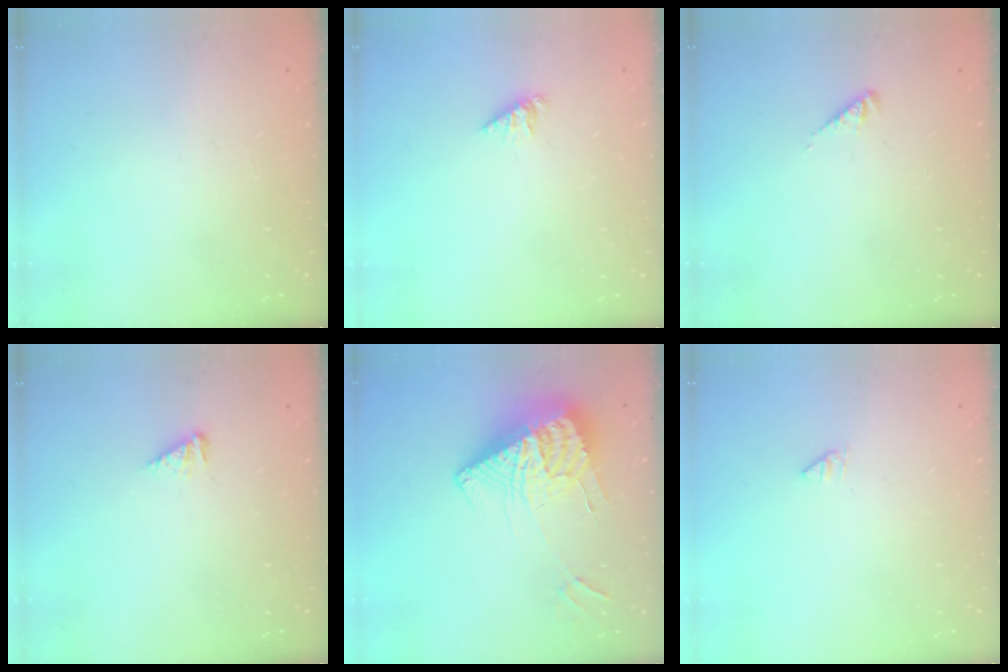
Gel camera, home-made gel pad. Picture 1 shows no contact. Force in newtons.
{"total": 1.3, "press": 1.3, "slide": 0.2}
{"total": 2.1, "press": 2.0, "slide": 0.4}
{"total": 3.0, "press": 3.0, "slide": 0.3}
{"total": 15.6, "press": 15.5, "slide": 1.9}
{"total": 0.0}